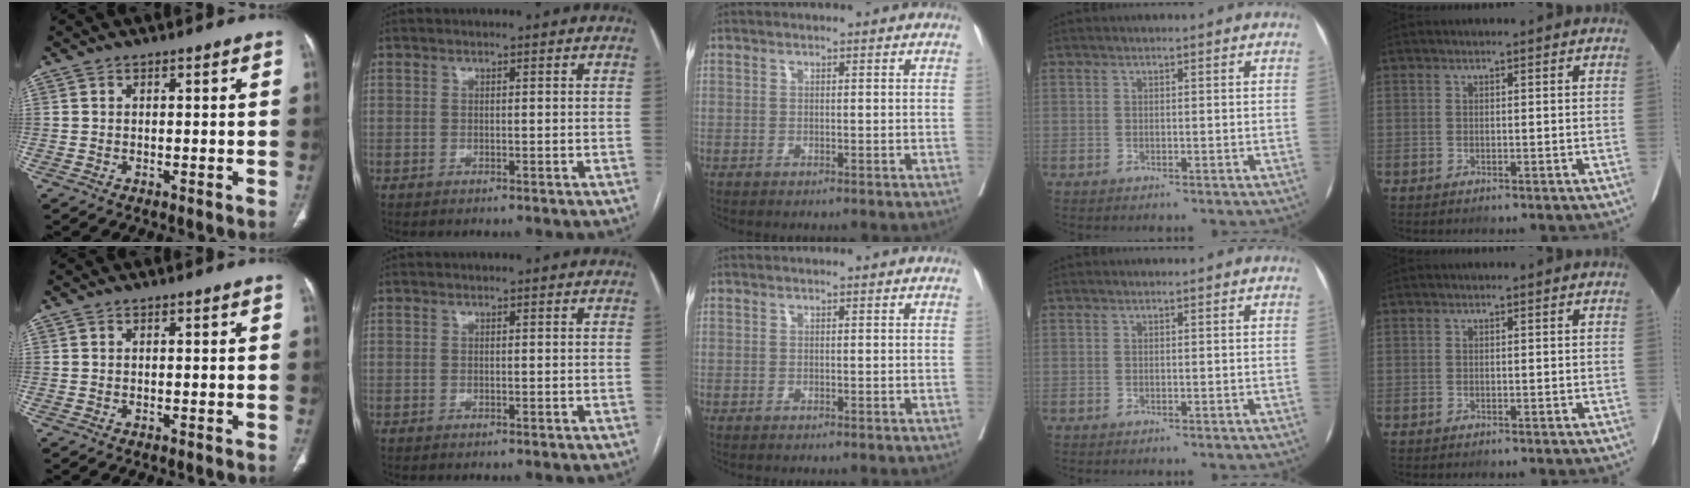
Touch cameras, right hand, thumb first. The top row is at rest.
{}